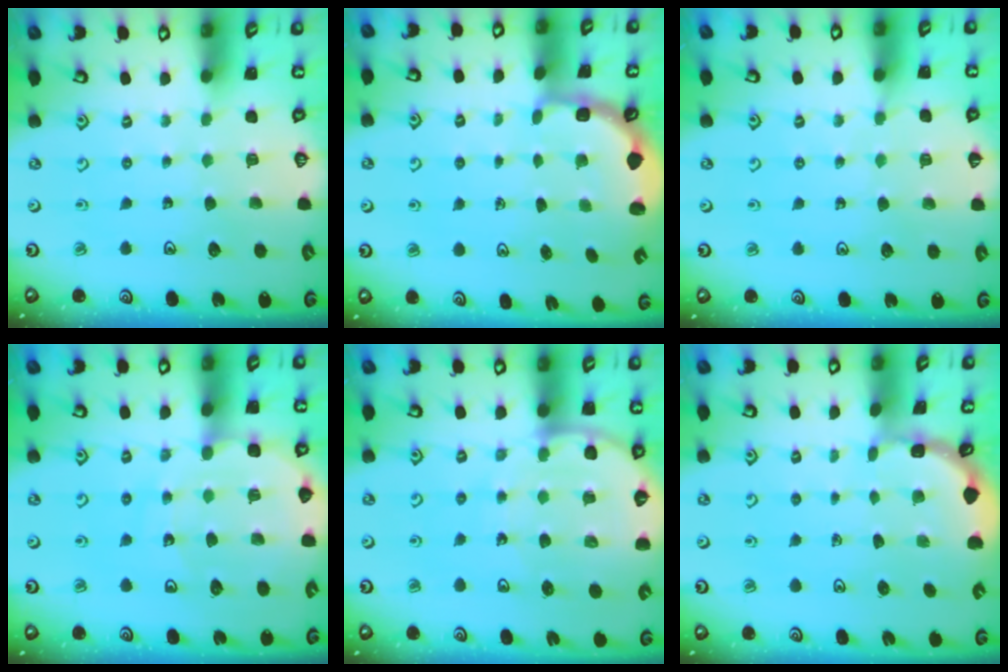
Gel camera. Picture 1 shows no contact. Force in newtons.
{"total": 3.0, "press": 2.0, "slide": 2.2}
{"total": 5.5, "press": 5.3, "slide": 1.4}
{"total": 10.7, "press": 10.4, "slide": 2.1}
{"total": 11.0, "press": 10.8, "slide": 2.3}
{"total": 1.7, "press": 1.7, "slide": 0.1}